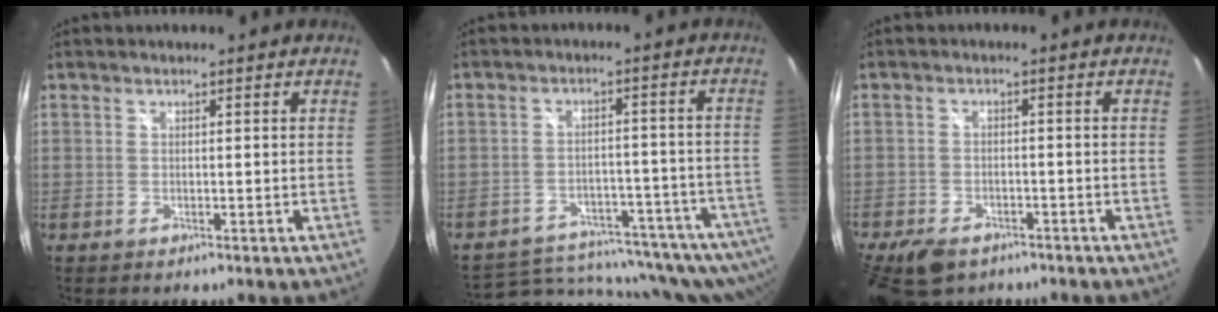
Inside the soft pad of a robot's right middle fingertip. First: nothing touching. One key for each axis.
{"total": 20.5, "fx": -16.3, "fy": 7.1, "fz": 10.3, "tx": -0.181, "ty": -0.042, "tz": -0.198}
{"total": 9.2, "fx": -6.5, "fy": 4.9, "fz": 4.3, "tx": -0.113, "ty": -0.015, "tz": -0.107}